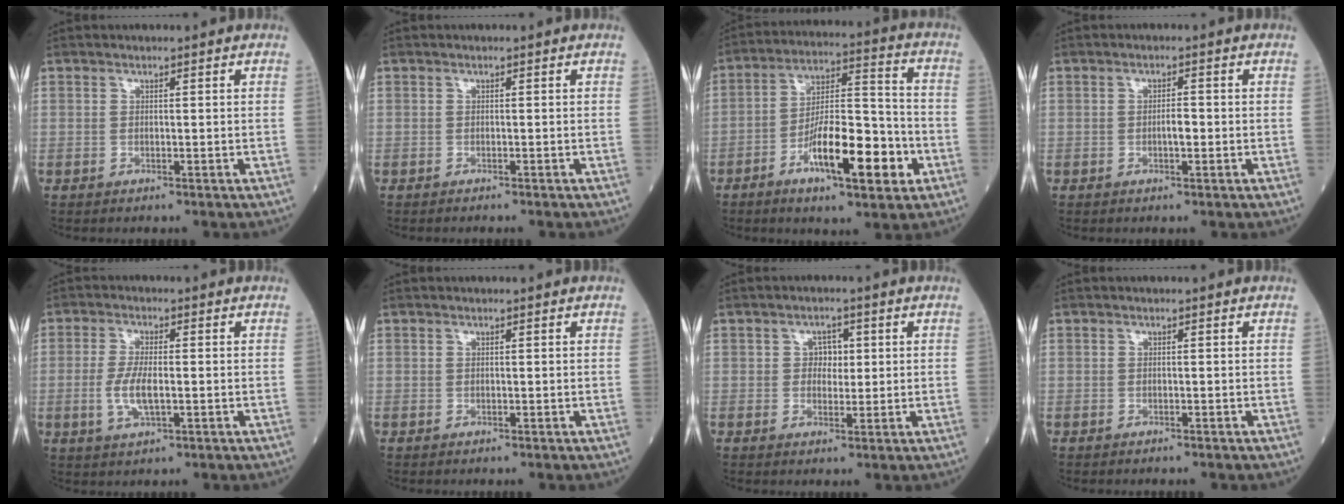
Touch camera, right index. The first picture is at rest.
{"total": 0.8, "force": [-0.7, -0.1, 0.4], "torque": [-0.002, 0.001, -0.008]}
{"total": 14.2, "force": [-5.8, 3.4, 12.5], "torque": [-0.217, 0.004, -0.092]}
{"total": 1.7, "force": [-0.3, 0.4, 1.6], "torque": [-0.029, 0.002, -0.004]}
{"total": 5.1, "force": [-0.8, 1.5, 4.8], "torque": [-0.107, -0.005, -0.012]}
{"total": 0.0}
{"total": 2.7, "force": [0.6, 2.0, 1.8], "torque": [-0.021, 0.003, 0.010]}
{"total": 0.7, "force": [-0.6, 0.1, 0.4], "torque": [-0.008, -0.001, -0.005]}